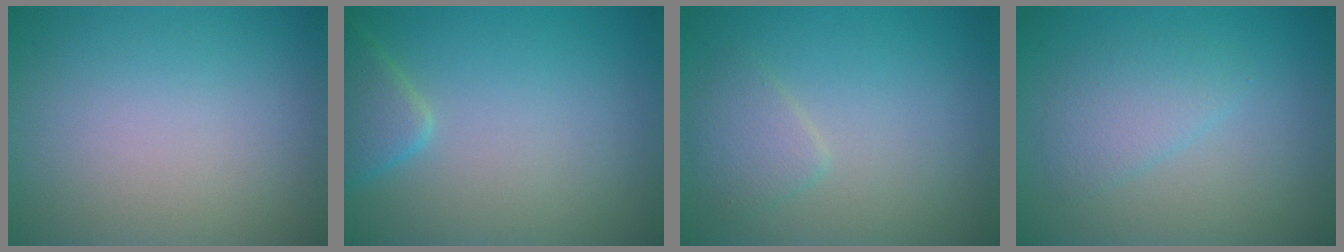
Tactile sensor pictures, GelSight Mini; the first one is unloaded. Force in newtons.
{"total": 2.4, "press": 2.4, "slide": 0.1}
{"total": 2.0, "press": 2.0, "slide": 0.1}
{"total": 2.3, "press": 2.3, "slide": 0.1}